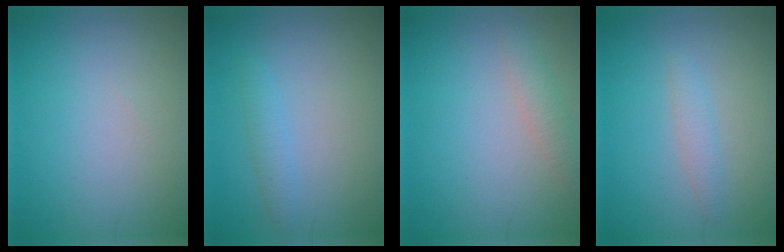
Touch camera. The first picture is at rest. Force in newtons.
{"total": 1.4, "press": 1.4, "slide": 0.1}
{"total": 1.7, "press": 1.7, "slide": 0.1}
{"total": 1.4, "press": 1.4, "slide": 0.1}